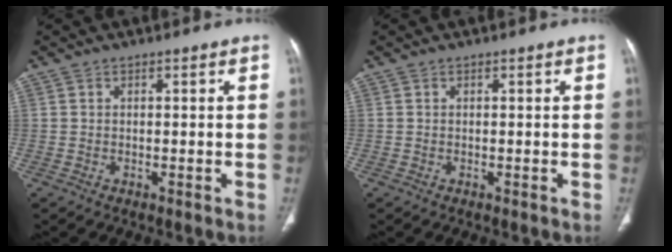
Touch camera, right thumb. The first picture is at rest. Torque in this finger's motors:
{"motor_torque": [0.84, 0.69, 0.00, 0.00, 0.03]}